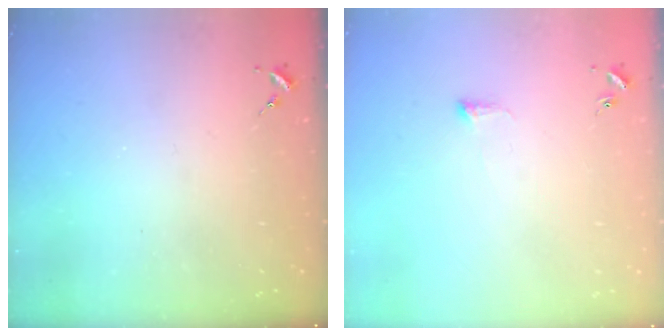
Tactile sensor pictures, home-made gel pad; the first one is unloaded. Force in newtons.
{"total": 2.5, "press": 2.4, "slide": 0.5}